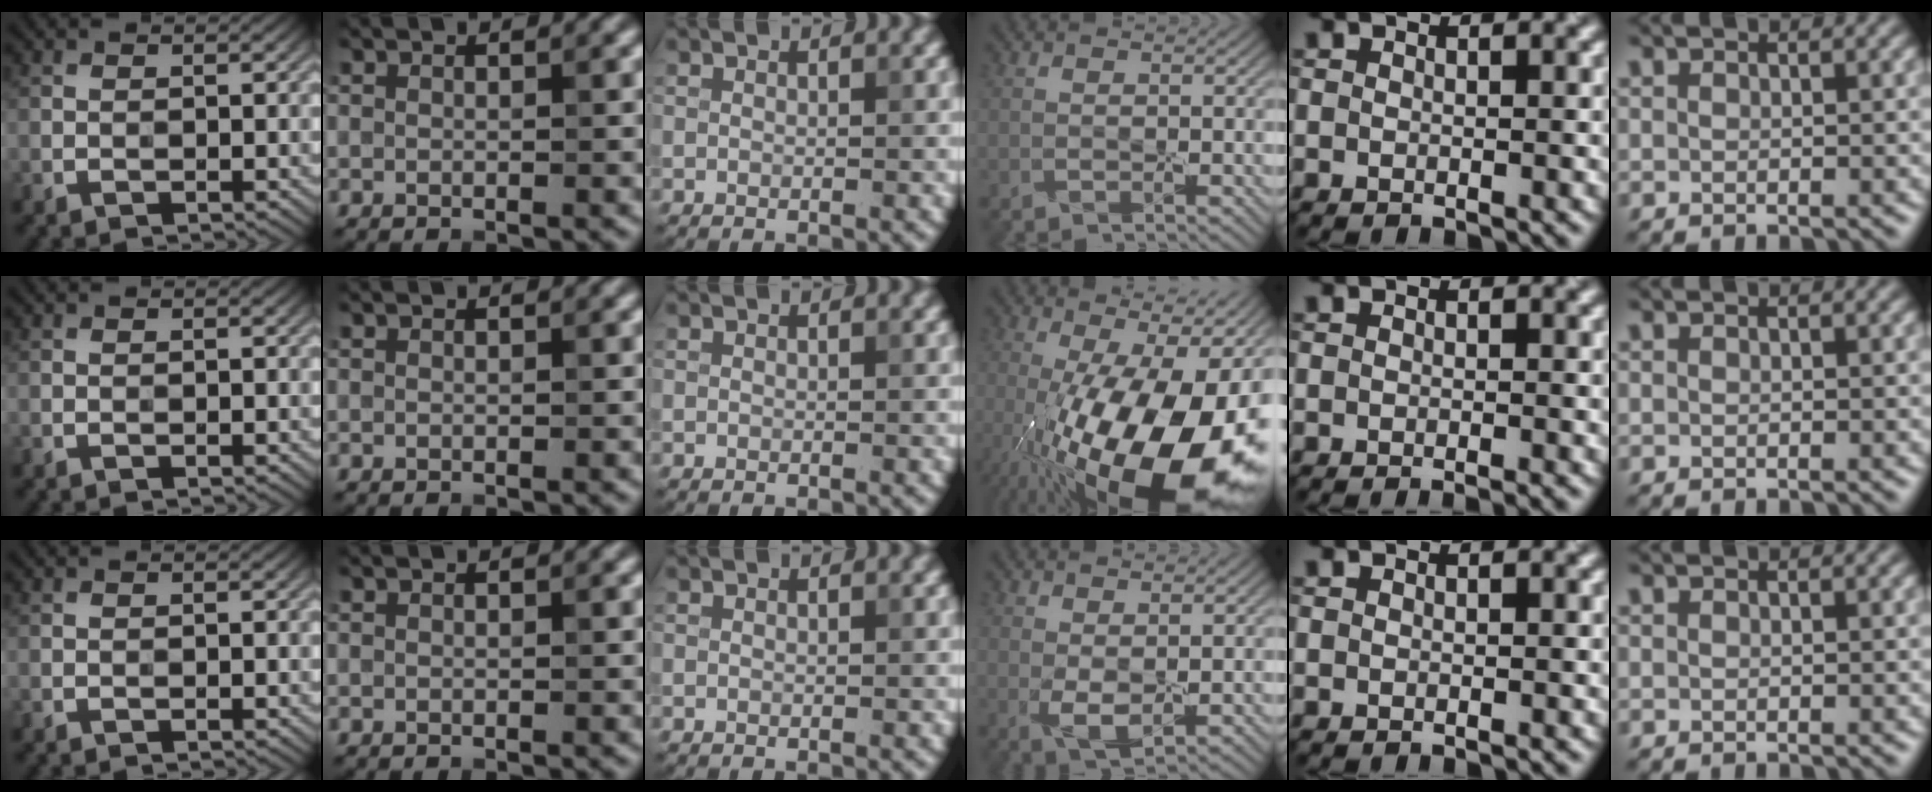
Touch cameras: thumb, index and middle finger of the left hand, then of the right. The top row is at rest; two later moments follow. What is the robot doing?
{"motion": "peel", "object": "cling film"}